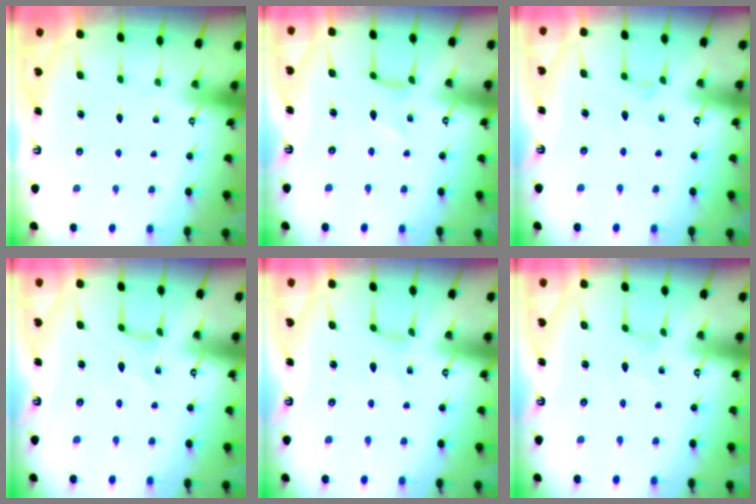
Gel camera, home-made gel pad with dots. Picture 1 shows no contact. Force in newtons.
{"total": 1.4, "press": 1.3, "slide": 0.3}
{"total": 1.4, "press": 1.3, "slide": 0.3}
{"total": 0.0}
{"total": 1.3, "press": 1.3, "slide": 0.3}
{"total": 0.0}